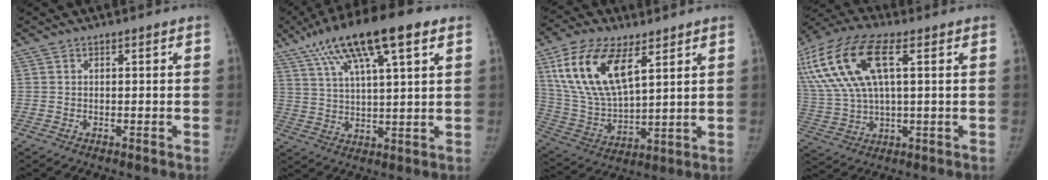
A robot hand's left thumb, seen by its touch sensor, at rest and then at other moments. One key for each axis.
{"total": 18.0, "fx": 9.6, "fy": 4.5, "fz": 14.6, "tx": -0.243, "ty": 0.002, "tz": 0.166}
{"total": 17.9, "fx": 8.4, "fy": 8.4, "fz": 13.4, "tx": -0.245, "ty": -0.026, "tz": 0.168}
{"total": 21.8, "fx": 6.9, "fy": 9.6, "fz": 18.3, "tx": -0.418, "ty": 0.023, "tz": 0.131}